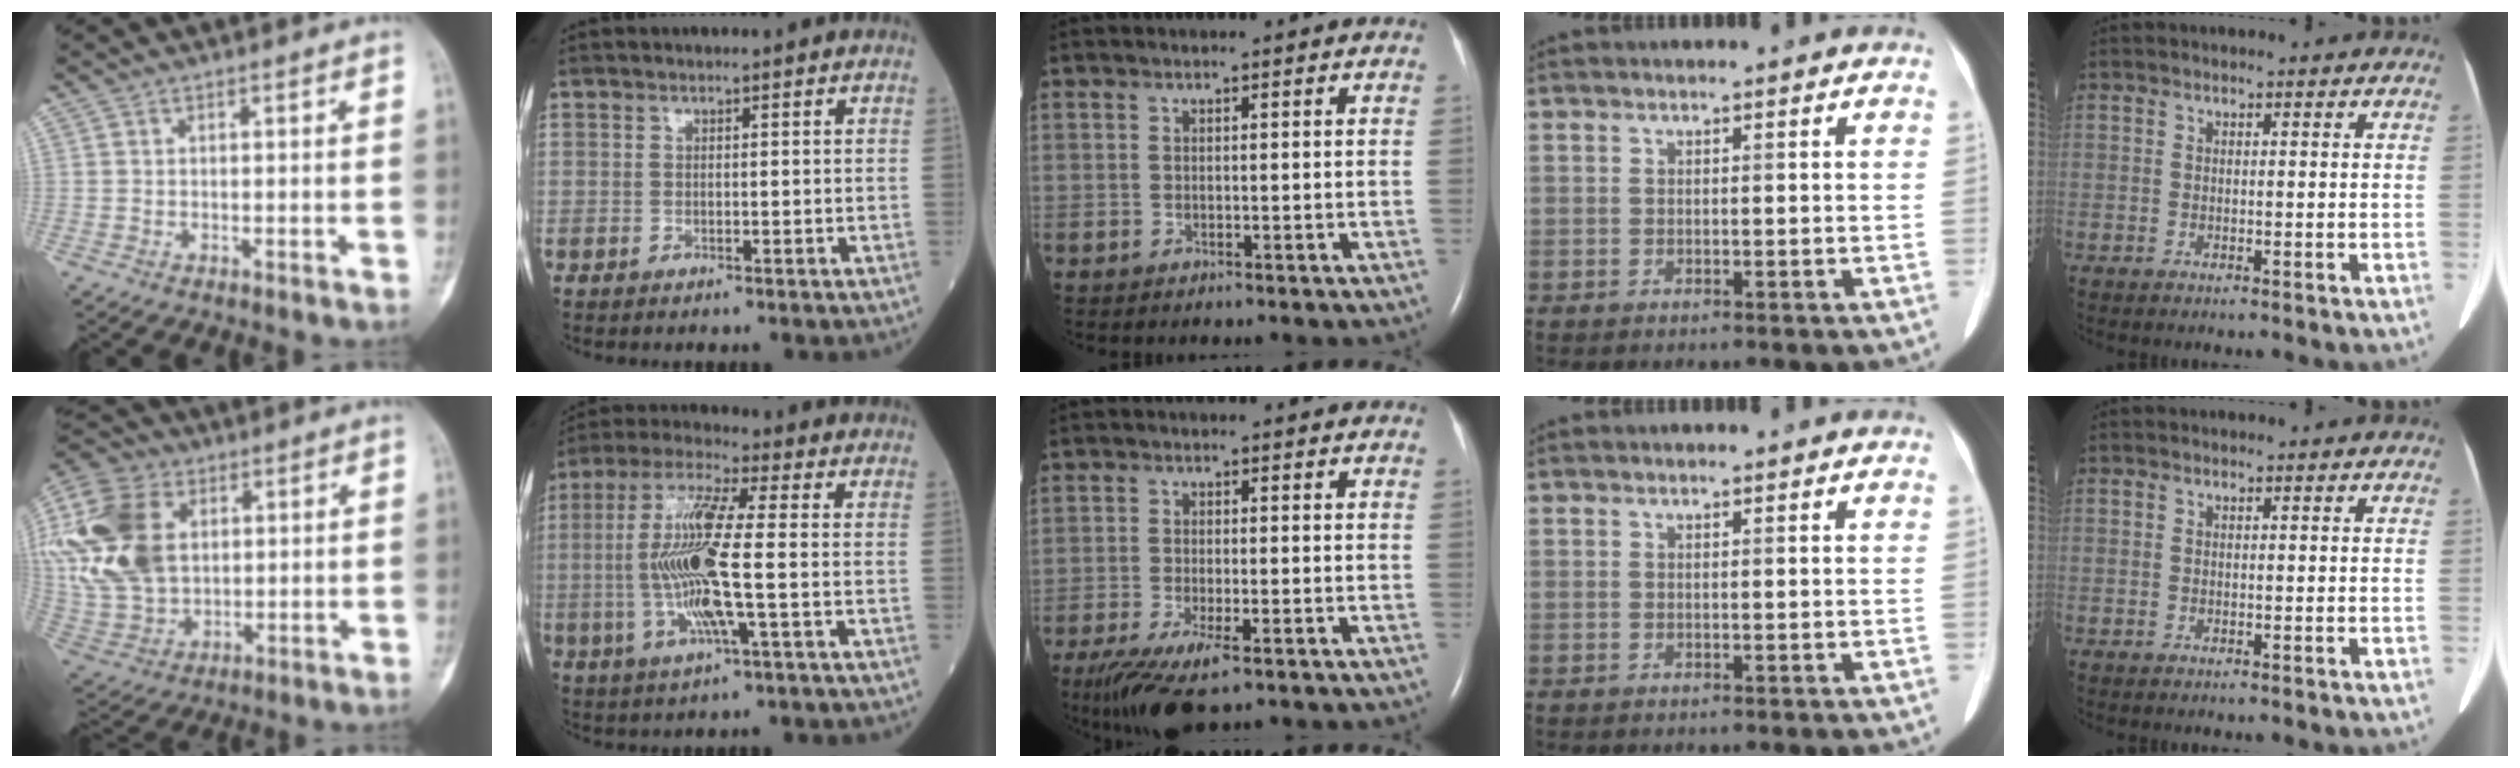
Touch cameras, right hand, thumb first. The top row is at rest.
{"thumb": {"total": 21.6, "force": [4.5, 15.1, 14.9], "torque": [-0.319, -0.001, 0.087]}, "index": {"total": 13.3, "force": [-1.5, 0.9, 13.2], "torque": [-0.271, -0.001, -0.035]}, "middle": {"total": 8.2, "force": [-5.1, 1.9, 6.1], "torque": [-0.110, -0.022, -0.084]}}